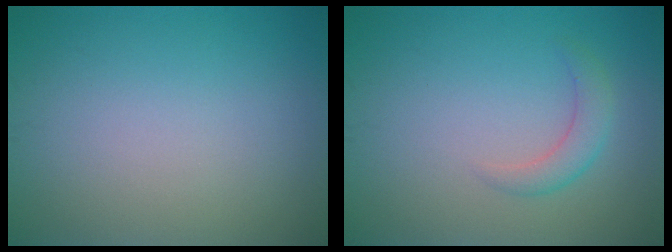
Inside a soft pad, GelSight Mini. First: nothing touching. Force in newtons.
{"total": 2.0, "press": 2.0, "slide": 0.1}